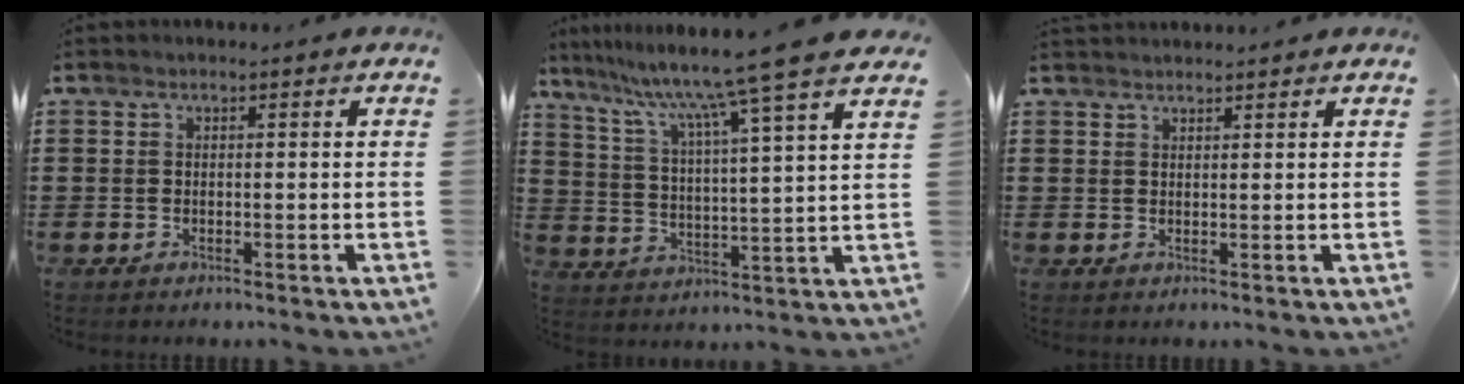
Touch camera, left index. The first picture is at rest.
{"total": 10.2, "force": [8.4, -1.9, 5.4], "torque": [-0.138, -0.058, 0.129]}
{"total": 1.3, "force": [1.3, 0.2, 0.1], "torque": [-0.004, 0.000, 0.026]}